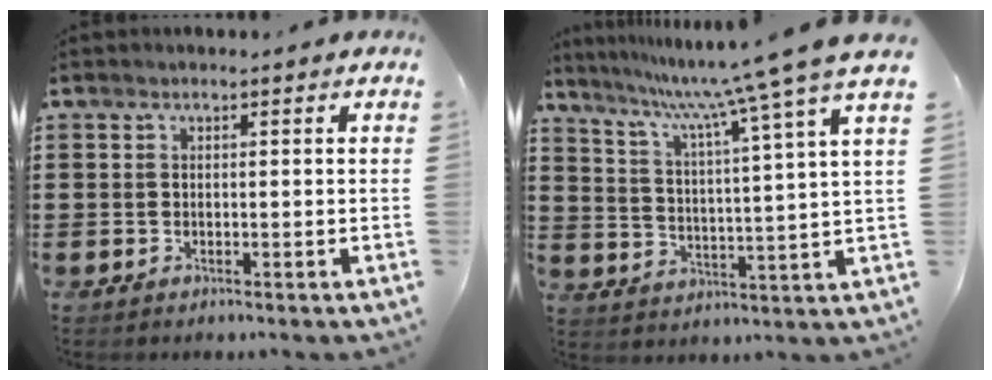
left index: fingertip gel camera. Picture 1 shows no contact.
{"total": 9.6, "force": [8.2, -1.7, 4.6], "torque": [-0.117, -0.059, 0.128]}